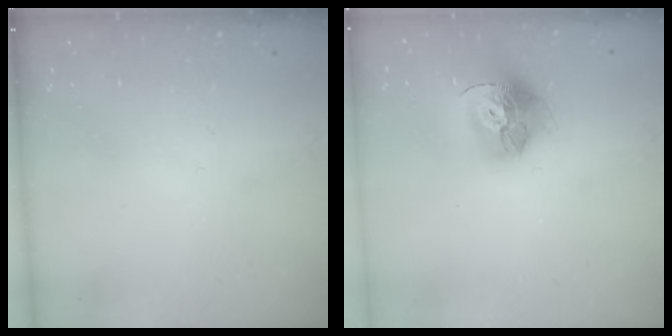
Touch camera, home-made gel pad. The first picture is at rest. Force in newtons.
{"total": 15.9, "press": 15.9, "slide": 1.6}